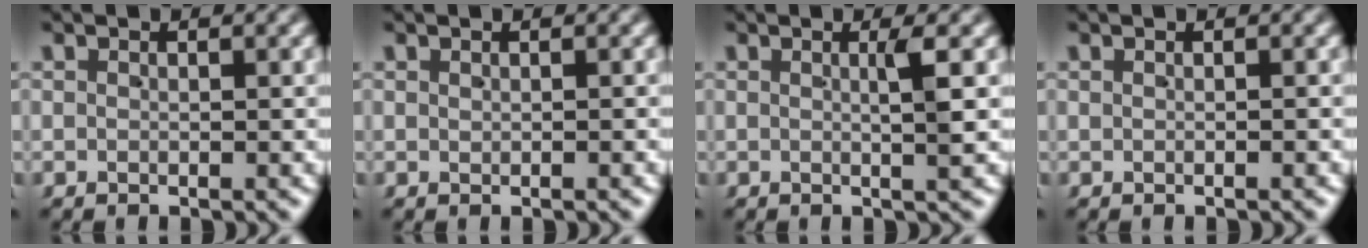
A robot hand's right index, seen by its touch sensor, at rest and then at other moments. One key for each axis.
{"total": 0.0}
{"total": 1.6, "fx": 0.3, "fy": -0.3, "fz": 1.6, "tx": -0.021, "ty": -0.001, "tz": 0.005}
{"total": 0.0}